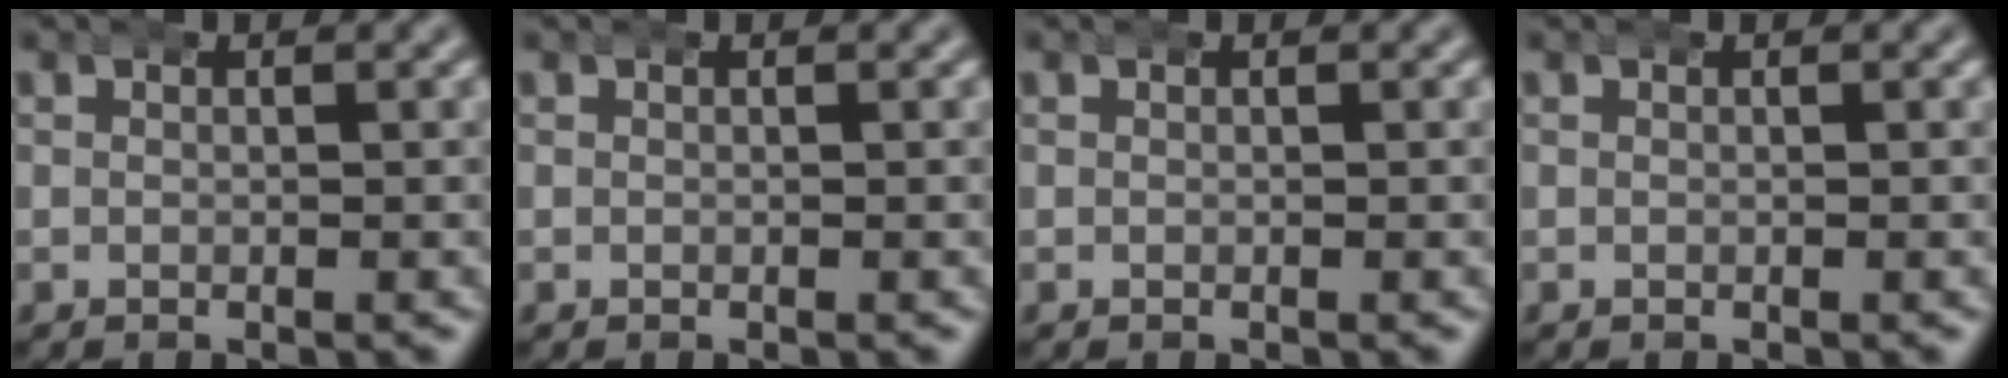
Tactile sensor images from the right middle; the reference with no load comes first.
{"total": 0.0}
{"total": 0.0}
{"total": 0.0}